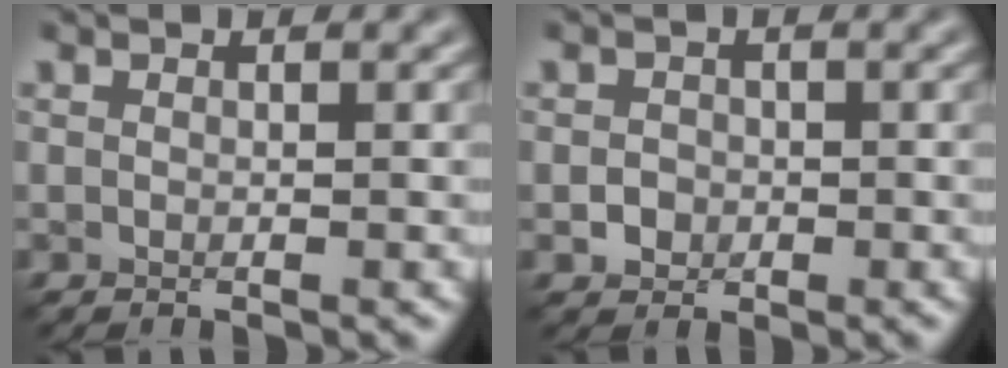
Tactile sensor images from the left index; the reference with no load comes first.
{"total": 1.4, "force": [-0.3, 1.3, 0.4], "torque": [0.000, -0.002, -0.007]}